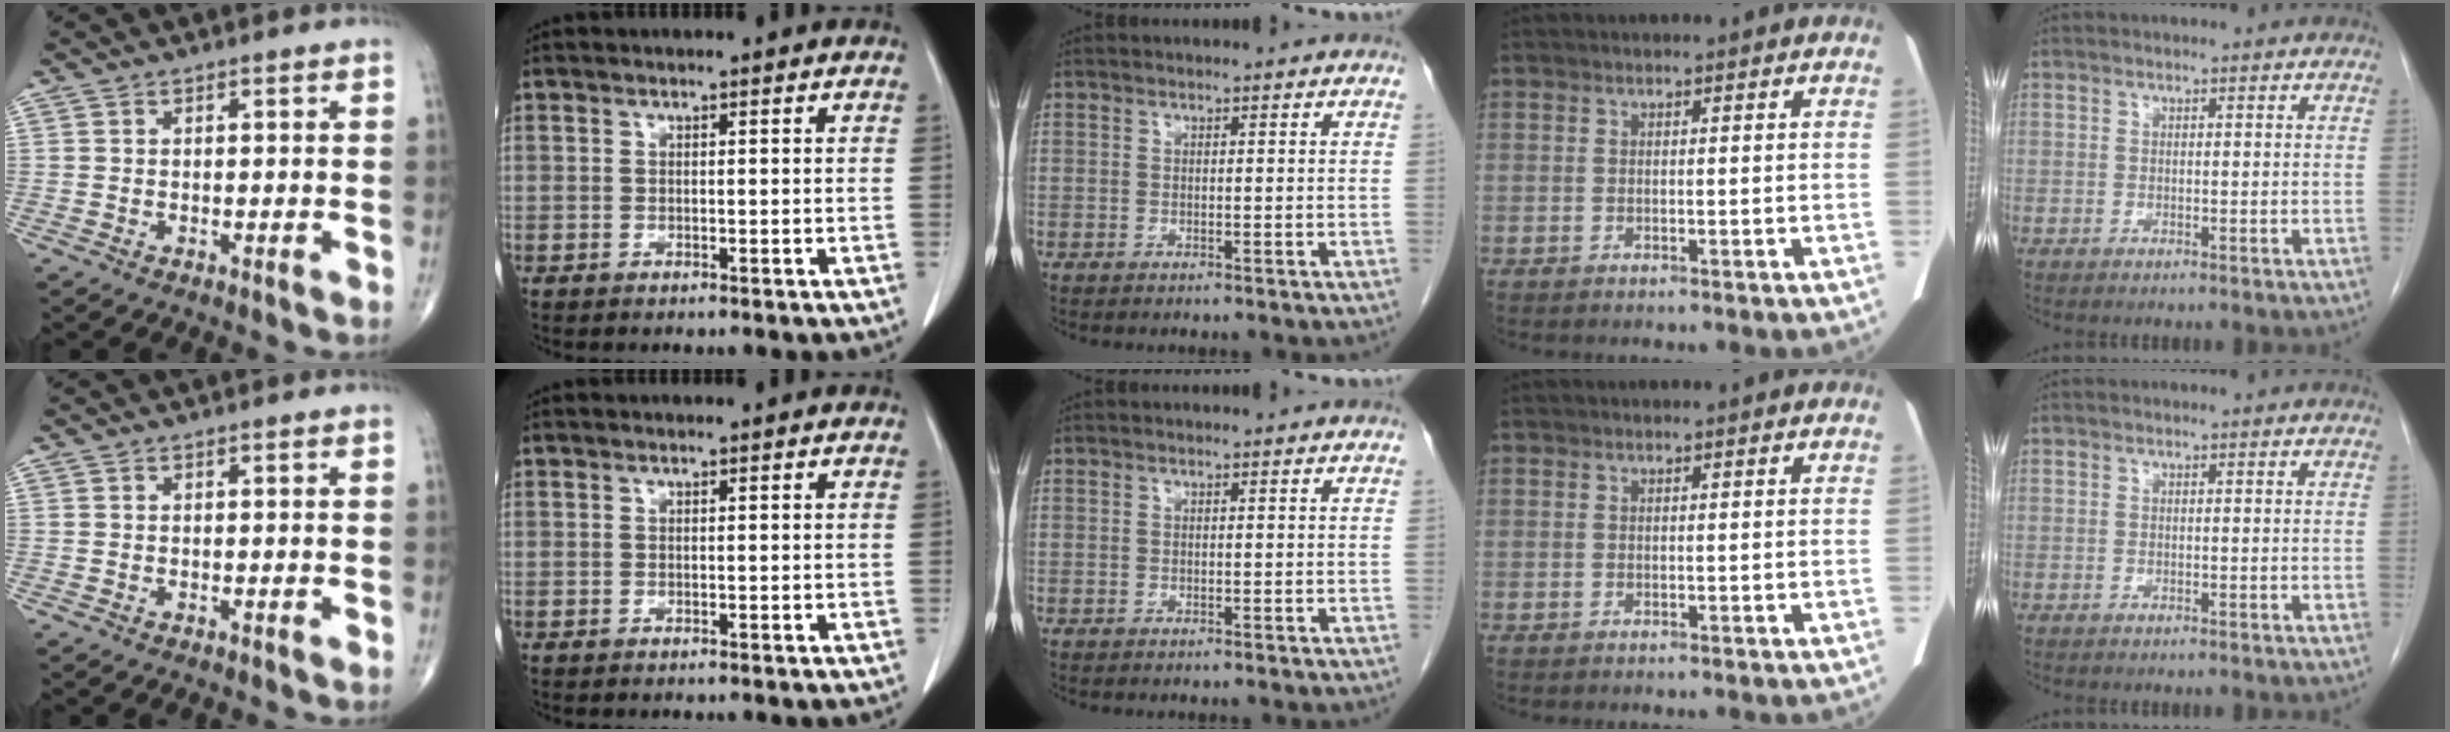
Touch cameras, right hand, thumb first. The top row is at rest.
{}